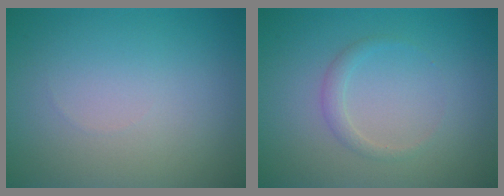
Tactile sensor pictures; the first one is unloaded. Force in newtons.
{"total": 1.2, "press": 1.2, "slide": 0.1}